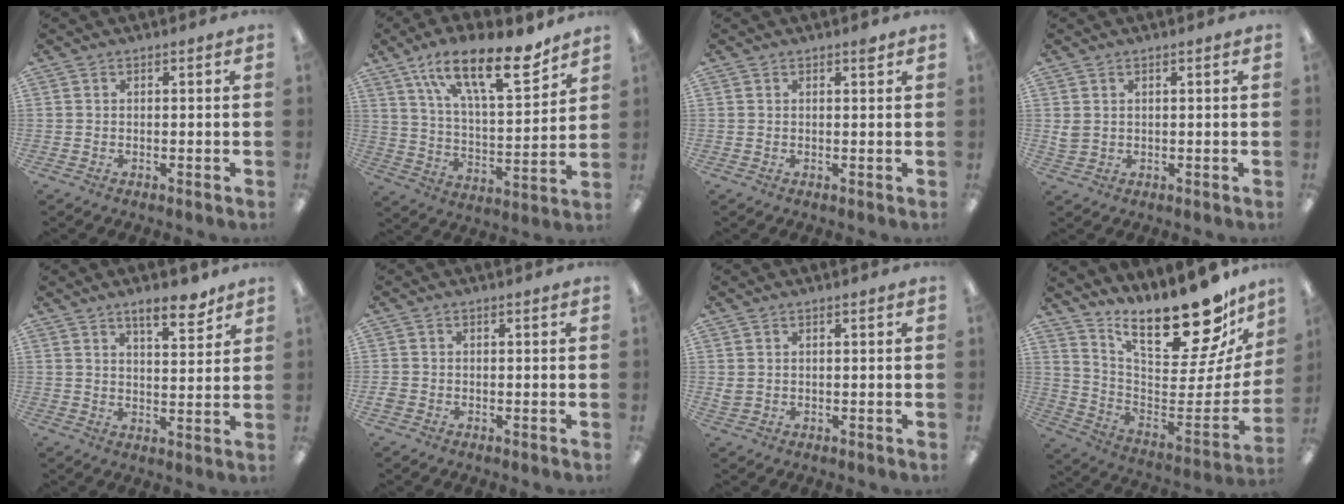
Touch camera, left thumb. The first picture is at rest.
{"total": 20.6, "force": [13.6, 7.4, 13.7], "torque": [-0.222, -0.067, 0.225]}
{"total": 1.9, "force": [1.4, 0.5, 1.3], "torque": [-0.011, -0.005, 0.021]}
{"total": 2.2, "force": [0.9, 1.5, 1.2], "torque": [-0.026, 0.003, 0.016]}
{"total": 8.0, "force": [5.9, 2.8, 4.7], "torque": [-0.059, -0.035, 0.097]}
{"total": 1.3, "force": [-0.4, 1.1, 0.6], "torque": [-0.011, 0.004, -0.008]}
{"total": 1.5, "force": [0.7, 1.0, 0.9], "torque": [-0.020, 0.003, 0.012]}
{"total": 23.9, "force": [18.1, 7.9, 13.4], "torque": [-0.169, -0.145, 0.301]}